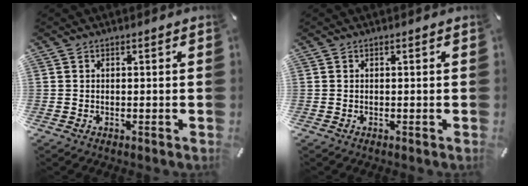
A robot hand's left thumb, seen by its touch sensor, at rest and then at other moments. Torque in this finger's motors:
{"motor_torque": [-0.09, 0.09, 0.00, 0.00, 0.00]}